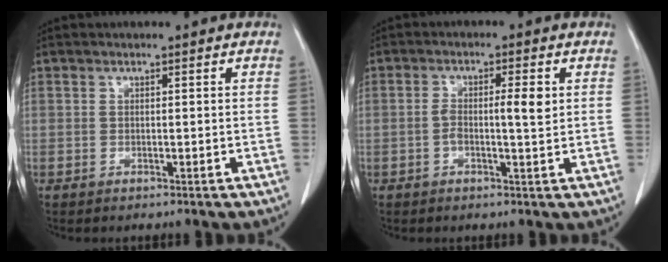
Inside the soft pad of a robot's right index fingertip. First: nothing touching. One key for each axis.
{"total": 4.3, "fx": 0.2, "fy": 0.6, "fz": 4.2, "tx": -0.076, "ty": 0.008, "tz": 0.003}